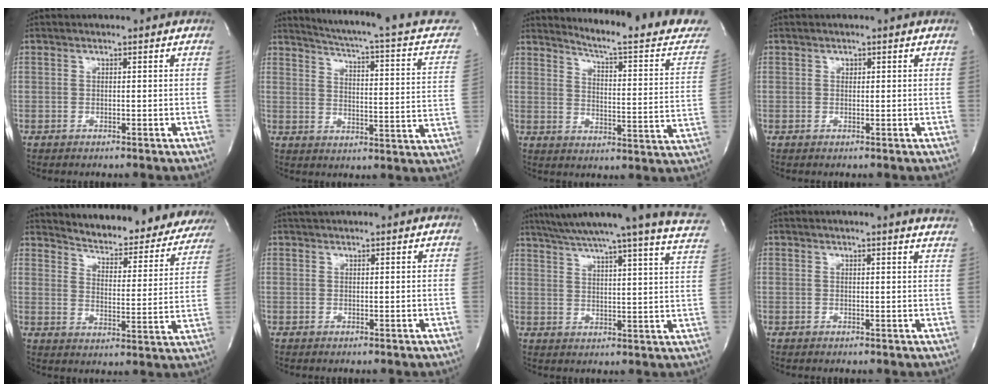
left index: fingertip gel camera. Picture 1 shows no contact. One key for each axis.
{"total": 18.0, "fx": 15.0, "fy": 2.2, "fz": 9.8, "tx": -0.137, "ty": -0.038, "tz": 0.168}
{"total": 19.6, "fx": 18.5, "fy": 0.8, "fz": 6.6, "tx": -0.090, "ty": -0.095, "tz": 0.218}
{"total": 0.5, "fx": 0.2, "fy": 0.4, "fz": 0.2, "tx": -0.002, "ty": 0.000, "tz": 0.003}
{"total": 22.1, "fx": 20.9, "fy": 5.3, "fz": 5.0, "tx": -0.059, "ty": -0.069, "tz": 0.247}
{"total": 1.7, "fx": 1.6, "fy": 0.0, "fz": 0.5, "tx": -0.009, "ty": 0.019, "tz": 0.031}
{"total": 26.6, "fx": 23.5, "fy": -0.5, "fz": 12.5, "tx": -0.199, "ty": -0.056, "tz": 0.292}
{"total": 6.3, "fx": 6.0, "fy": -0.4, "fz": 2.0, "tx": -0.022, "ty": -0.012, "tz": 0.042}